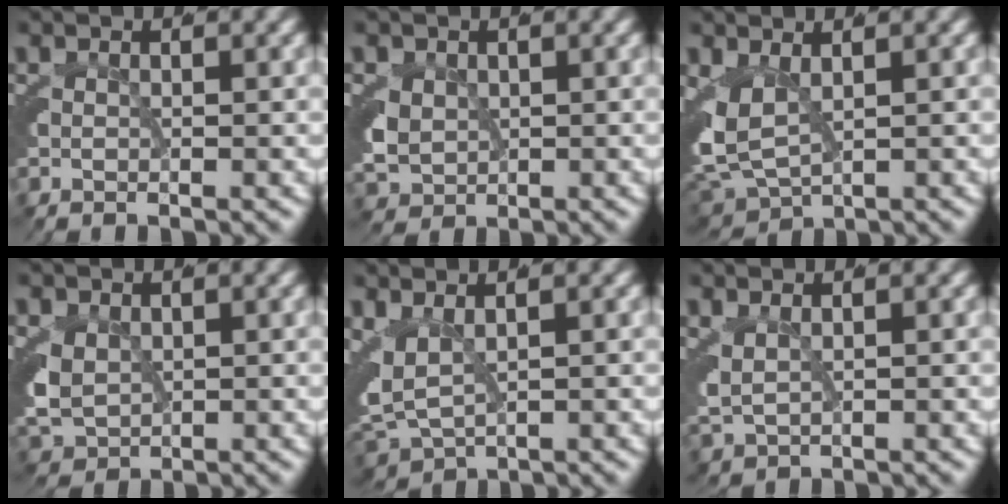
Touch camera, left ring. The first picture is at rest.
{"total": 3.2, "force": [-0.3, 3.0, 1.1], "torque": [-0.060, -0.023, 0.012]}
{"total": 6.7, "force": [-0.5, 5.7, 3.5], "torque": [-0.122, -0.035, 0.005]}
{"total": 3.8, "force": [-0.6, 3.5, 1.5], "torque": [-0.074, -0.029, 0.009]}
{"total": 6.4, "force": [0.0, 5.4, 3.4], "torque": [-0.114, -0.033, 0.012]}
{"total": 2.3, "force": [1.0, 1.6, 1.3], "torque": [-0.041, -0.010, 0.027]}